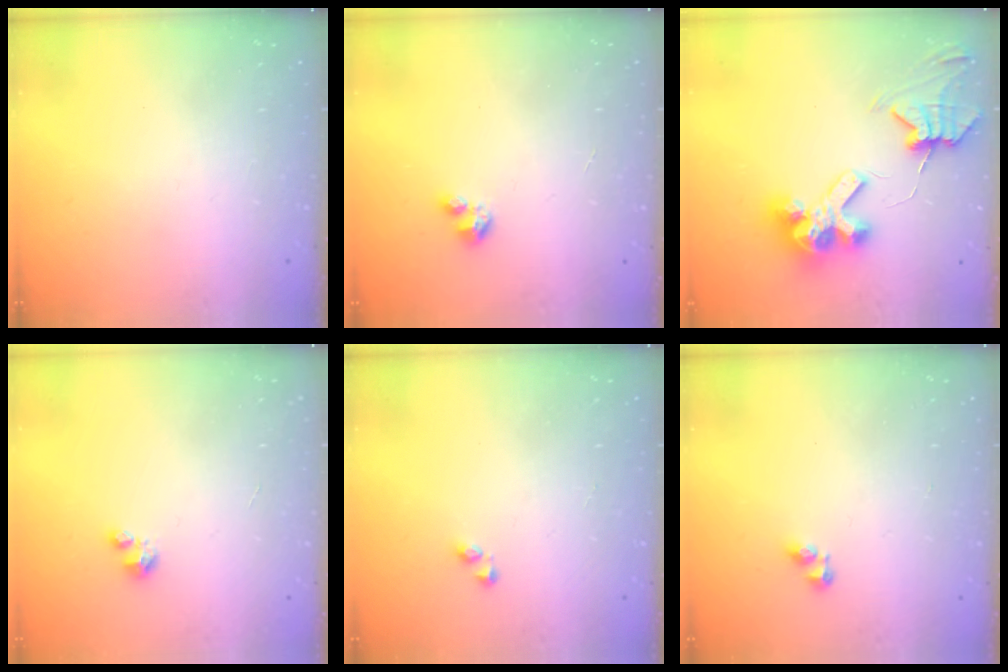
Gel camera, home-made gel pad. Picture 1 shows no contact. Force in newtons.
{"total": 1.9, "press": 1.9, "slide": 0.3}
{"total": 11.0, "press": 11.0, "slide": 1.4}
{"total": 2.6, "press": 2.6, "slide": 0.2}
{"total": 1.8, "press": 1.8, "slide": 0.2}
{"total": 2.8, "press": 2.8, "slide": 0.4}